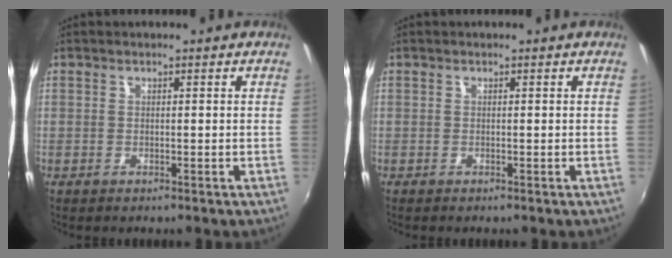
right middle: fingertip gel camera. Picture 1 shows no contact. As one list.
[{"total": 0.0}]